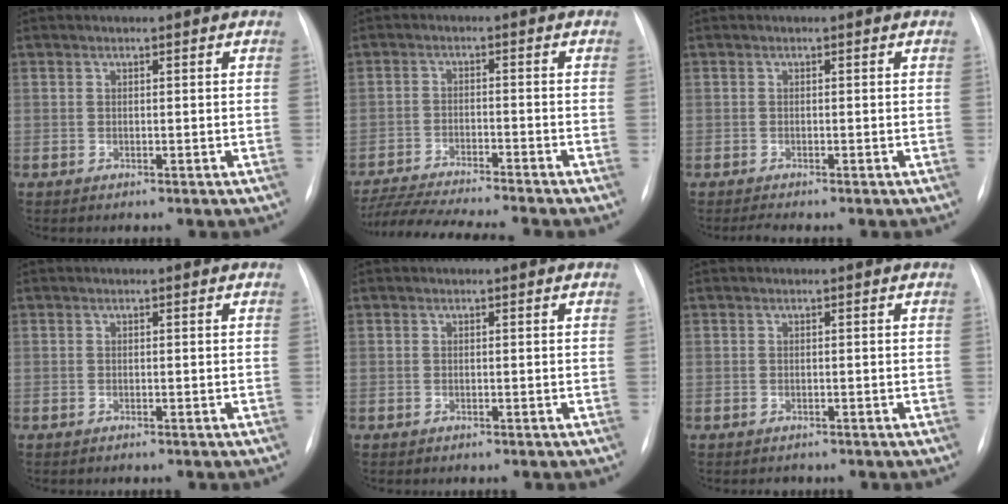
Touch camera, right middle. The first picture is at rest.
{"total": 12.6, "force": [-11.5, -0.6, 5.2], "torque": [-0.083, -0.012, -0.189]}
{"total": 0.9, "force": [-0.8, -0.2, 0.3], "torque": [-0.012, -0.005, -0.014]}
{"total": 0.0}
{"total": 0.0}
{"total": 1.0, "force": [-0.8, 0.5, 0.0], "torque": [-0.004, 0.000, -0.011]}